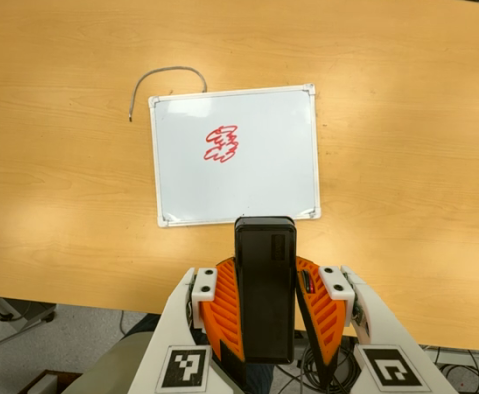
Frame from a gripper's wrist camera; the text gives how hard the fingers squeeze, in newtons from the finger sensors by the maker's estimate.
{"total": 8.5, "left": 6.6, "right": 10.5}